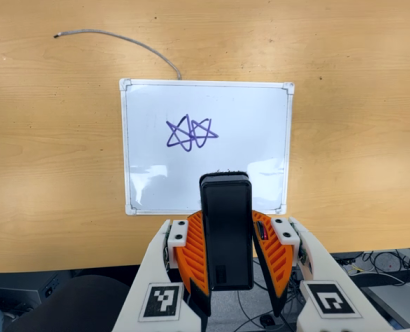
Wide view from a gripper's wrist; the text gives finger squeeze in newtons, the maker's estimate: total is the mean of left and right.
{"total": 6.2, "left": 5.4, "right": 6.9}